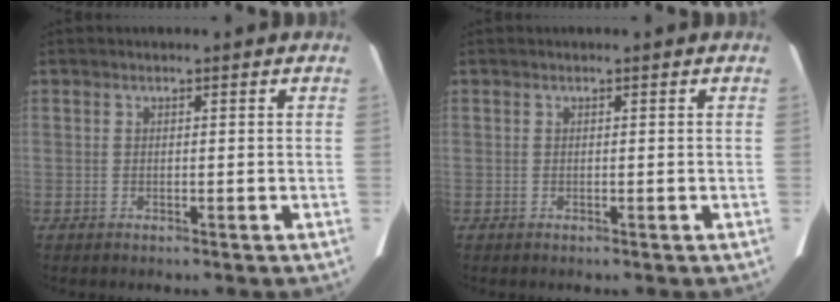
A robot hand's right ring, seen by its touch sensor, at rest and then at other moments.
{"total": 0.0}